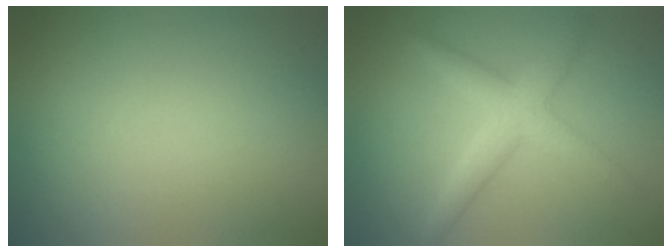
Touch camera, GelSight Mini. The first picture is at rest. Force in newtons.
{"total": 3.6, "press": 3.6, "slide": 0.0}